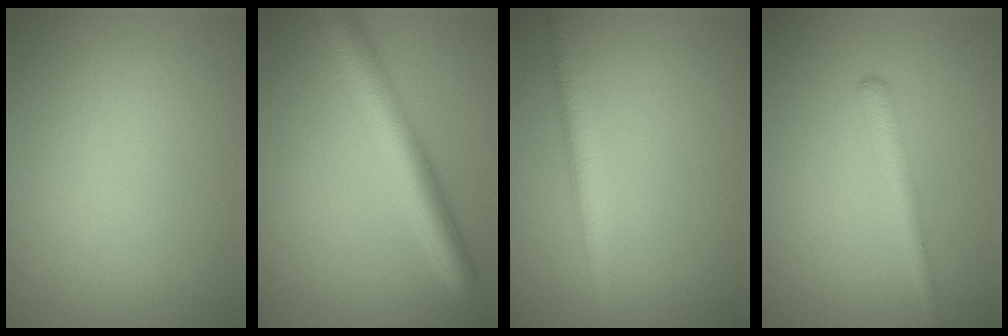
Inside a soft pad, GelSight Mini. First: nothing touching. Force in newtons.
{"total": 5.7, "press": 5.7, "slide": 0.2}
{"total": 2.5, "press": 2.5, "slide": 0.1}
{"total": 1.9, "press": 1.9, "slide": 0.1}